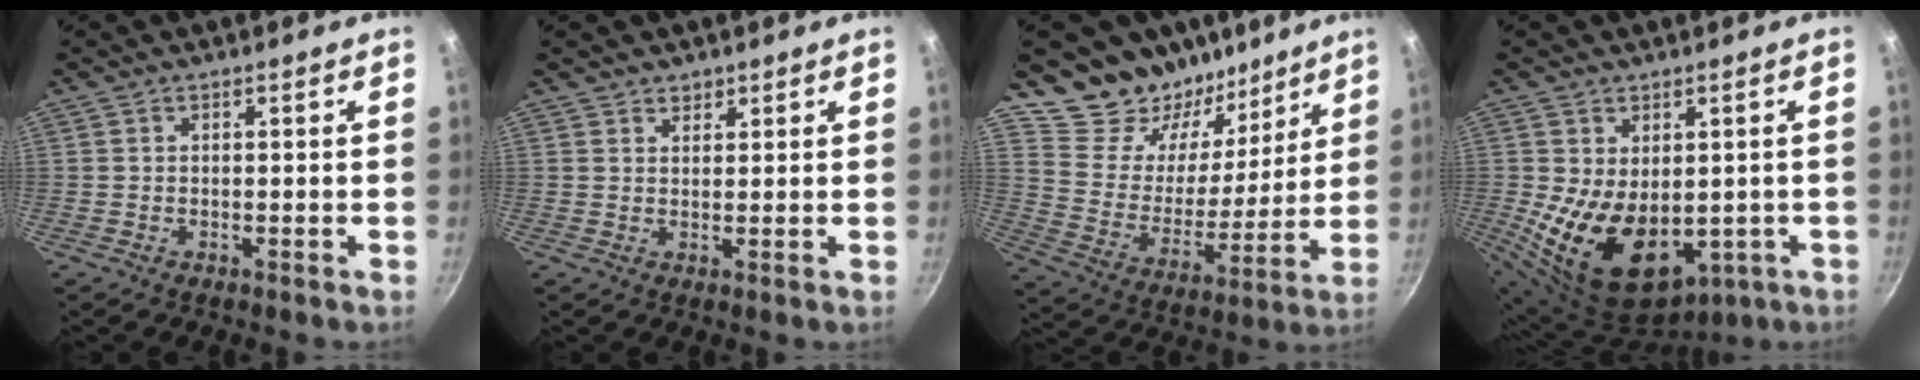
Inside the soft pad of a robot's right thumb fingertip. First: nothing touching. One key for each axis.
{"total": 1.7, "fx": 1.3, "fy": 1.1, "fz": 0.3, "tx": 0.007, "ty": -0.007, "tz": 0.019}
{"total": 17.1, "fx": 13.8, "fy": 9.4, "fz": 3.6, "tx": -0.020, "ty": -0.122, "tz": 0.233}
{"total": 17.1, "fx": -1.7, "fy": 11.0, "fz": 13.0, "tx": -0.212, "ty": -0.018, "tz": 0.005}